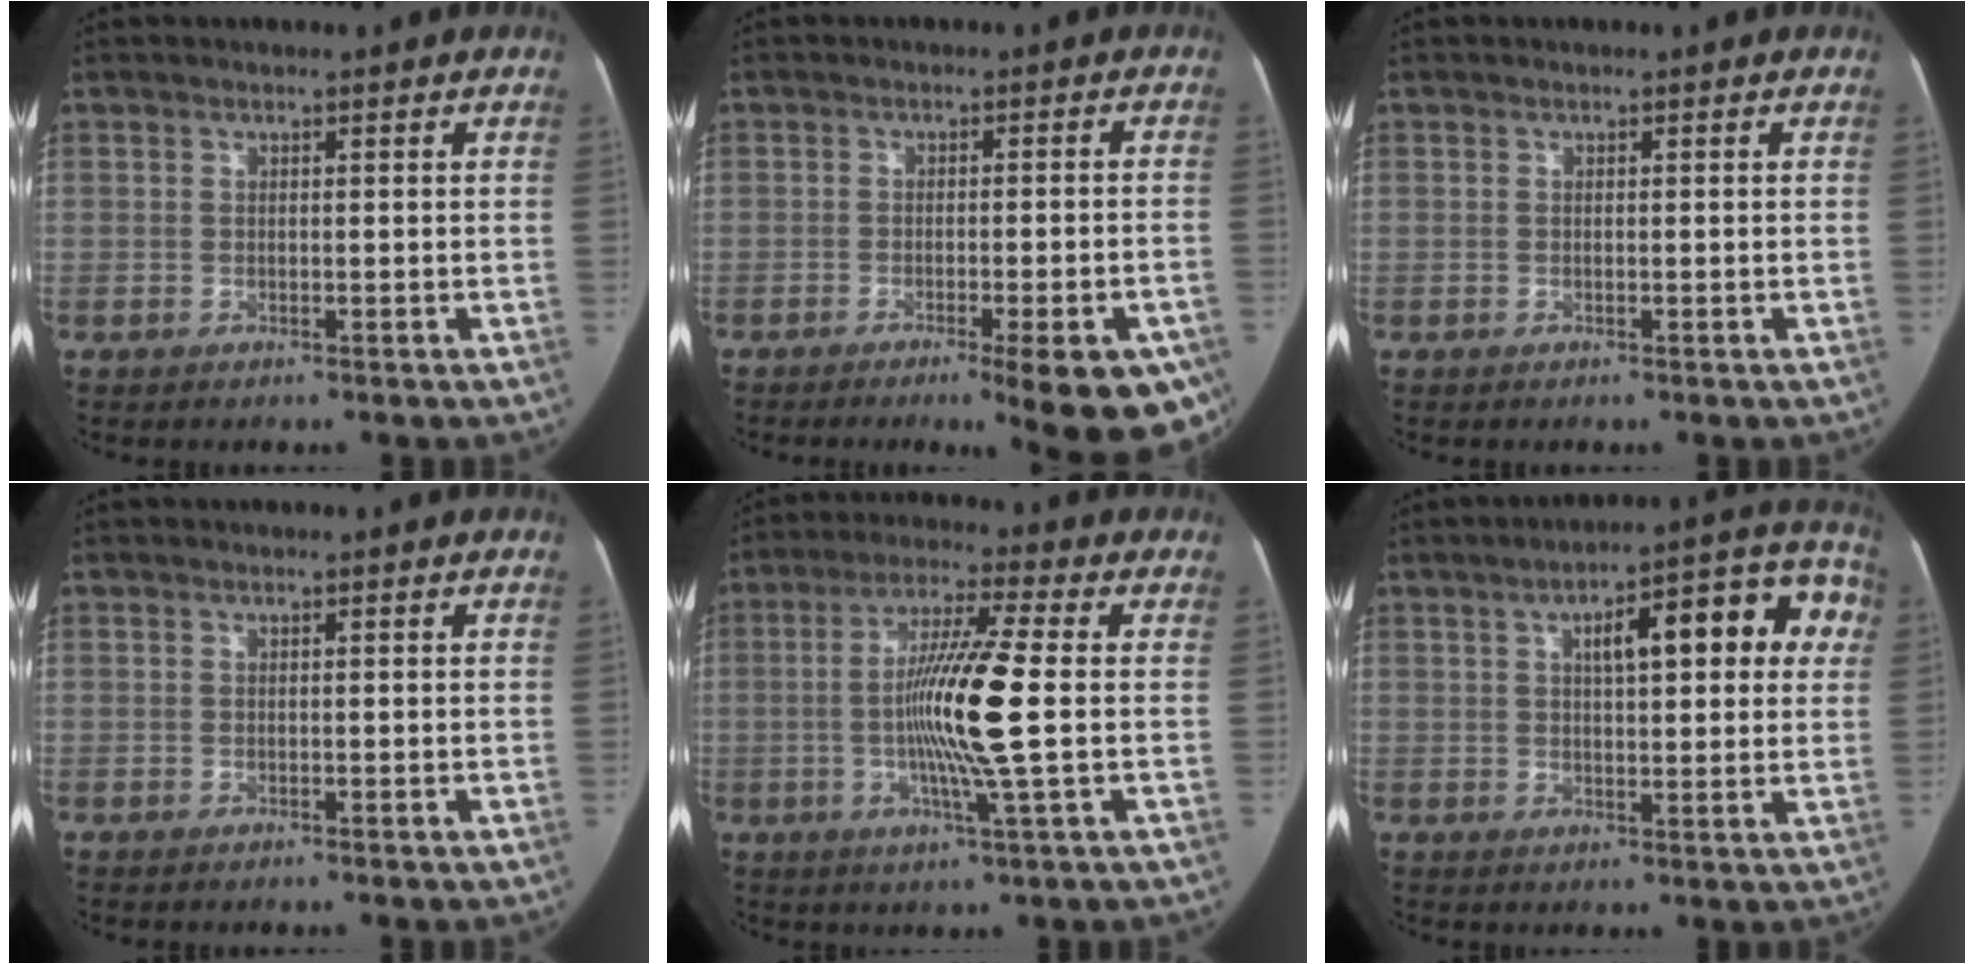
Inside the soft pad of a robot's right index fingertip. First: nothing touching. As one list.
[{"total": 13.5, "force": [-8.6, 2.1, 10.2], "torque": [-0.060, 0.004, -0.107]}, {"total": 0.0}, {"total": 0.0}, {"total": 12.0, "force": [-0.8, -0.8, 12.0], "torque": [-0.227, -0.006, -0.022]}, {"total": 14.1, "force": [4.0, 4.2, 12.8], "torque": [-0.153, 0.044, 0.046]}]